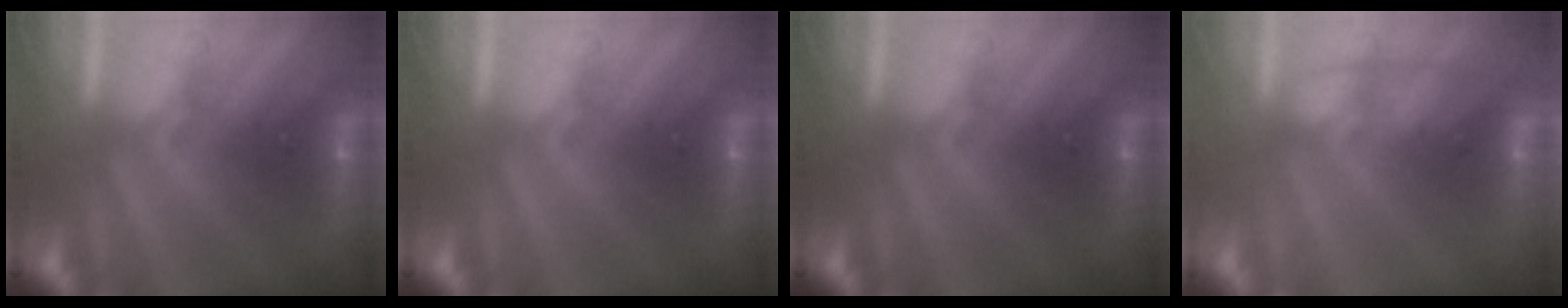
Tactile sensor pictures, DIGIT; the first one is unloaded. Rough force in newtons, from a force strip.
{"total": 0.0}
{"total": 0.0}
{"total": 1.6}